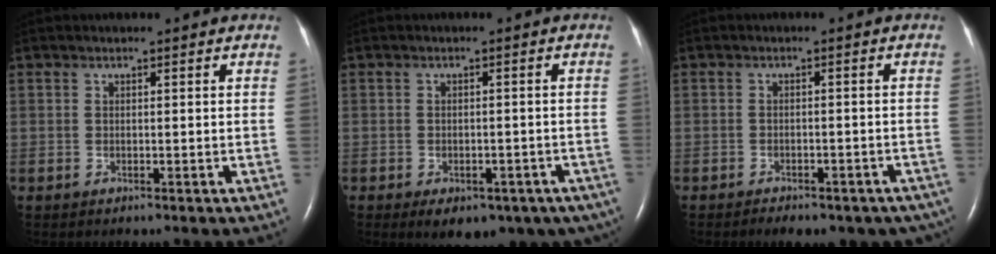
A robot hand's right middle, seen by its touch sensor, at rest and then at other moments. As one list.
[{"total": 12.4, "force": [-8.0, 6.9, 6.5], "torque": [-0.090, -0.004, -0.090]}, {"total": 12.3, "force": [-9.6, 5.6, 5.4], "torque": [-0.079, 0.008, -0.106]}]